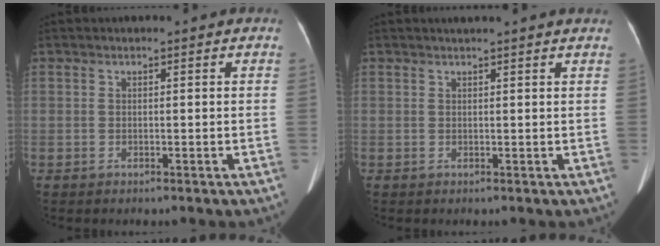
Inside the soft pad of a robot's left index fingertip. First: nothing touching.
{"total": 4.0, "force": [3.6, -0.4, 1.7], "torque": [-0.022, 0.021, 0.039]}